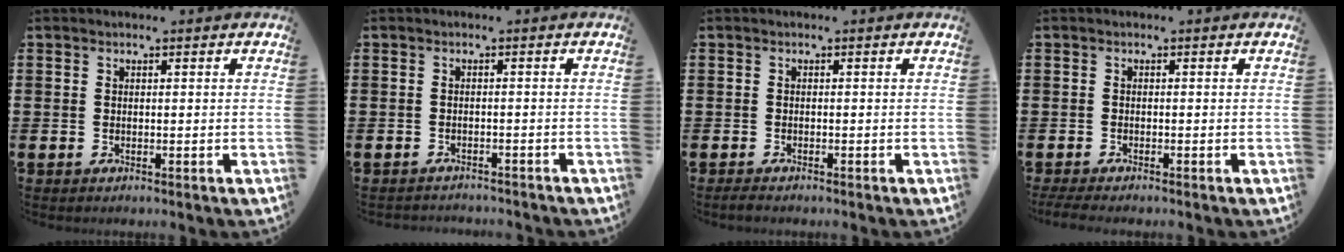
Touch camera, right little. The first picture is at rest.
{"total": 1.1, "force": [-1.1, 0.0, -0.1], "torque": [-0.002, 0.002, -0.023]}
{"total": 0.5, "force": [-0.3, 0.0, 0.4], "torque": [-0.006, -0.001, -0.007]}
{"total": 1.0, "force": [-0.8, 0.1, 0.7], "torque": [-0.012, -0.002, -0.015]}